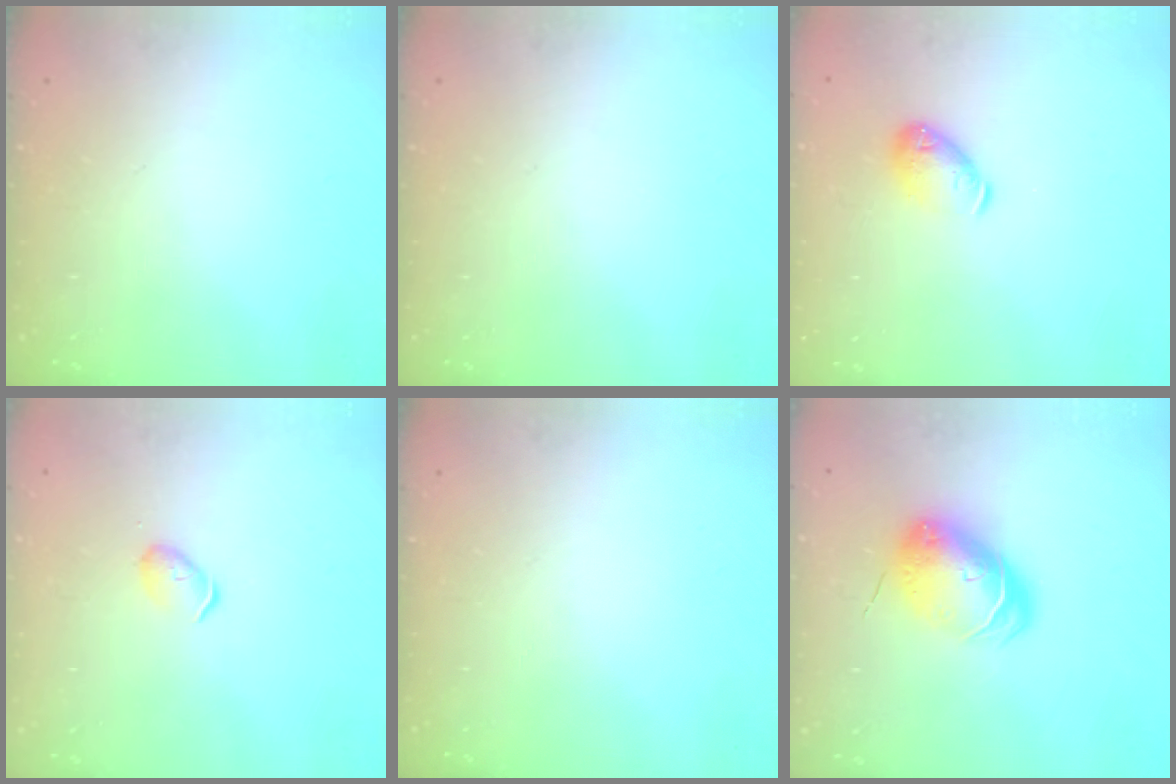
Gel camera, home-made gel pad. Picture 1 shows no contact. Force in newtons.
{"total": 0.0}
{"total": 7.6, "press": 7.5, "slide": 0.9}
{"total": 3.9, "press": 3.8, "slide": 0.7}
{"total": 0.0}
{"total": 10.4, "press": 10.3, "slide": 0.8}